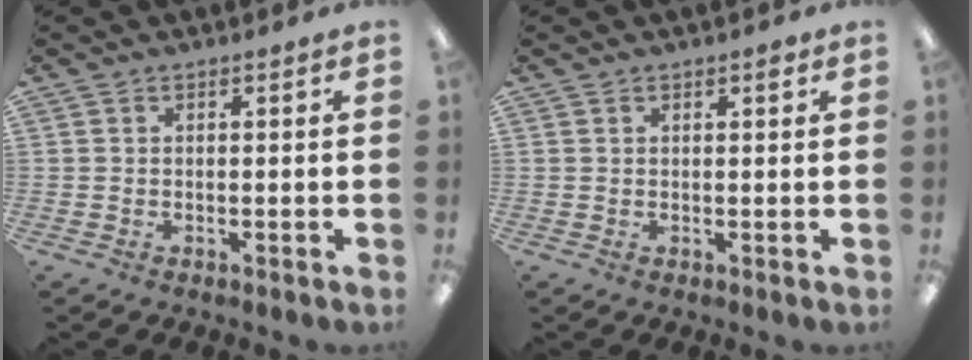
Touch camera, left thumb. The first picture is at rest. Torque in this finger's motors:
{"motor_torque": [-0.10, 0.04, -0.33, 0.21, 0.00]}